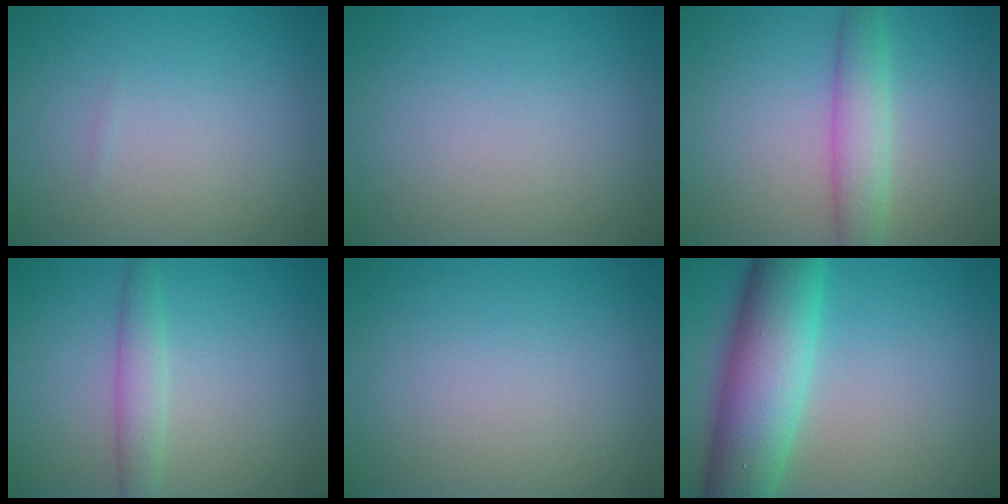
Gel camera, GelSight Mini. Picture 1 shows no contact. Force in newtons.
{"total": 0.0}
{"total": 3.6, "press": 3.6, "slide": 0.2}
{"total": 2.4, "press": 2.4, "slide": 0.1}
{"total": 0.0}
{"total": 10.1, "press": 10.1, "slide": 0.2}